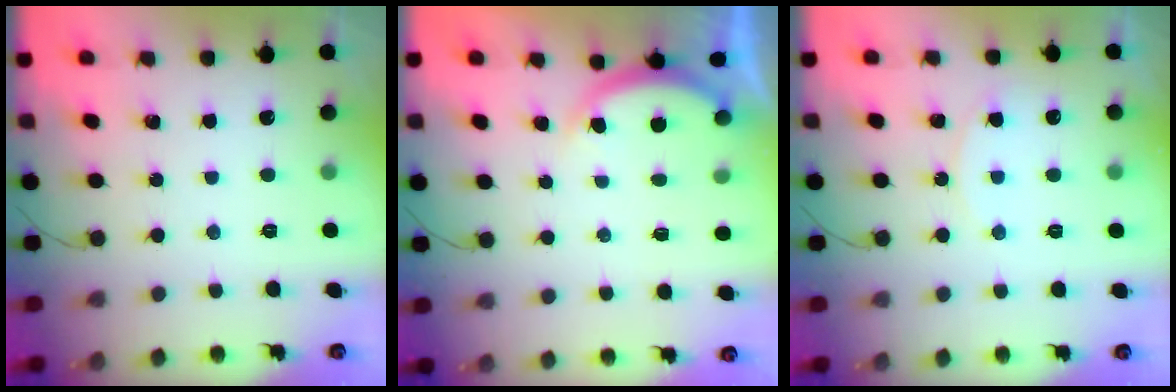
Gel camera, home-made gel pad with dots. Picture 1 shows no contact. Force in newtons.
{"total": 4.3, "press": 4.2, "slide": 0.7}
{"total": 5.3, "press": 5.2, "slide": 0.6}